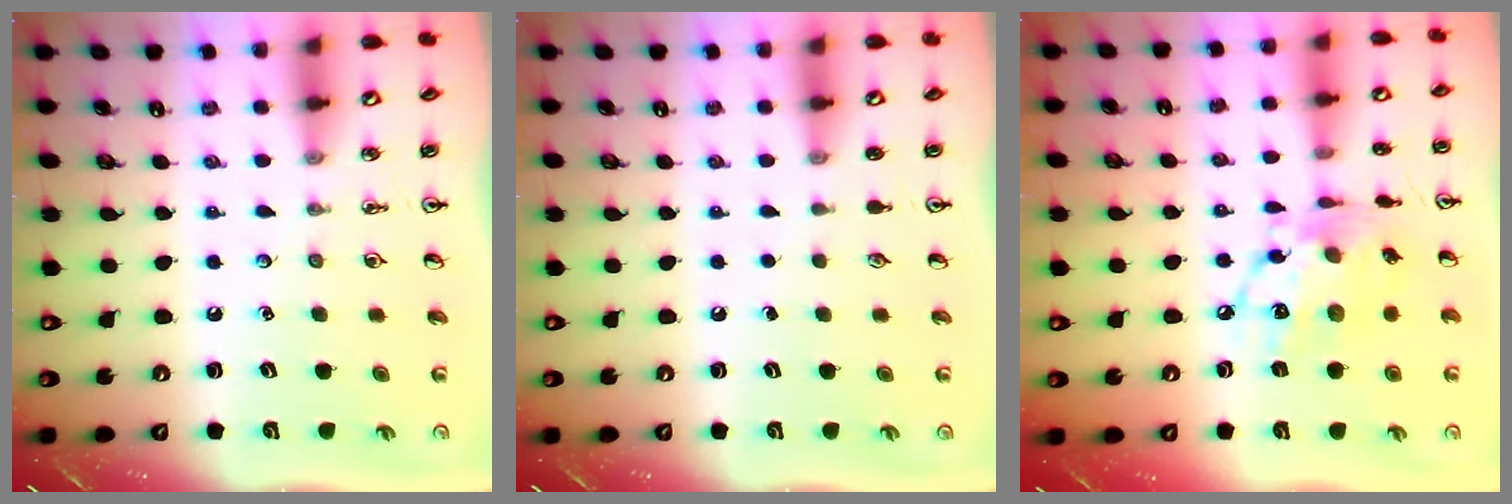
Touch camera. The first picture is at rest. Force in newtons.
{"total": 0.0}
{"total": 14.9, "press": 14.8, "slide": 1.4}